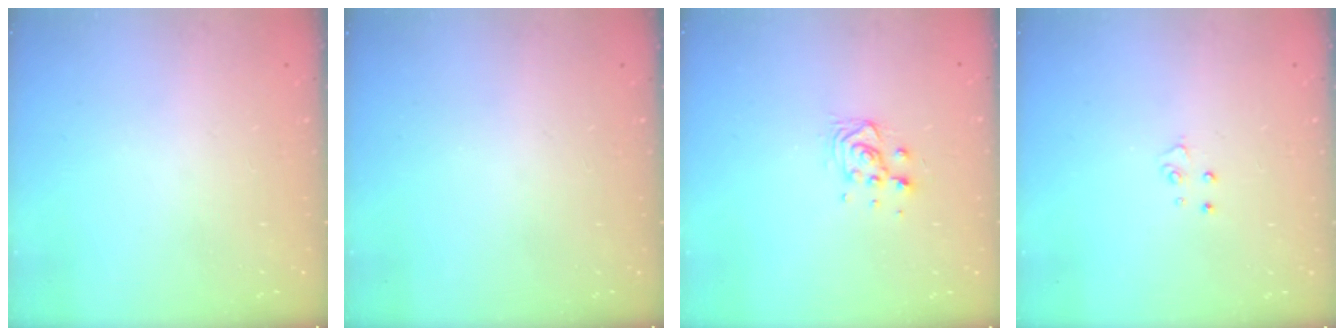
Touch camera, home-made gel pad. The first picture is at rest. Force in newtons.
{"total": 0.0}
{"total": 6.6, "press": 6.5, "slide": 1.0}
{"total": 3.1, "press": 3.1, "slide": 0.3}